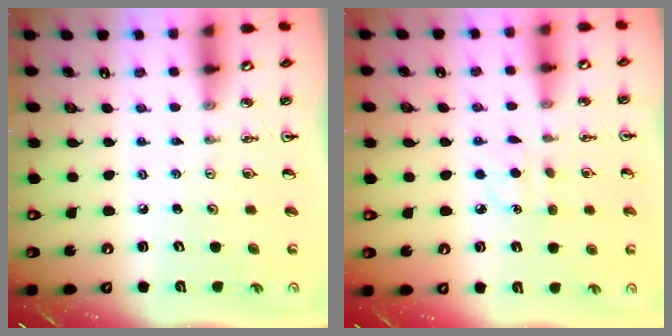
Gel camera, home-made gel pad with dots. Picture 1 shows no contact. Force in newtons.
{"total": 4.2, "press": 4.2, "slide": 0.6}